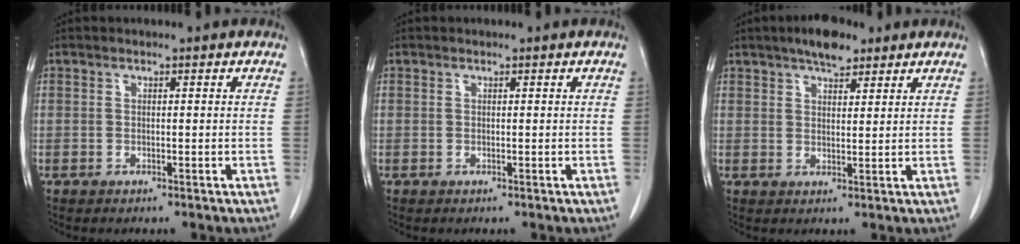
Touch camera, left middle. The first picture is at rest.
{"total": 0.0}
{"total": 5.6, "force": [4.1, 2.0, 3.3], "torque": [-0.055, 0.010, 0.067]}